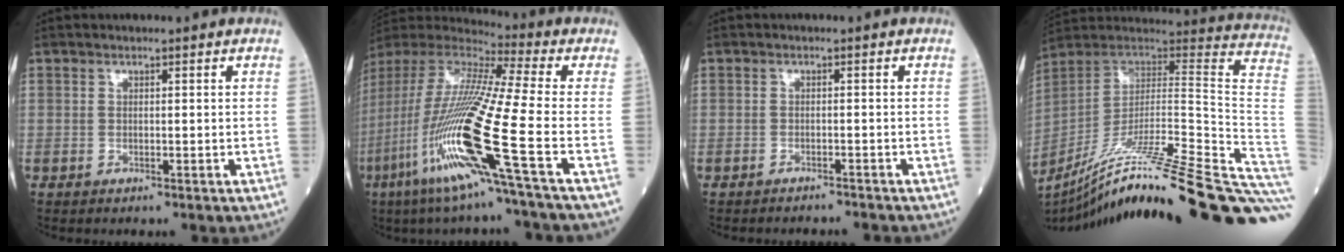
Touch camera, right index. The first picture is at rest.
{"total": 22.4, "force": [-8.3, -0.9, 20.8], "torque": [-0.455, -0.048, -0.174]}
{"total": 2.2, "force": [-2.1, 0.2, -0.6], "torque": [0.014, -0.004, -0.031]}
{"total": 39.0, "force": [-28.1, -1.1, 26.9], "torque": [-0.265, -0.047, -0.415]}